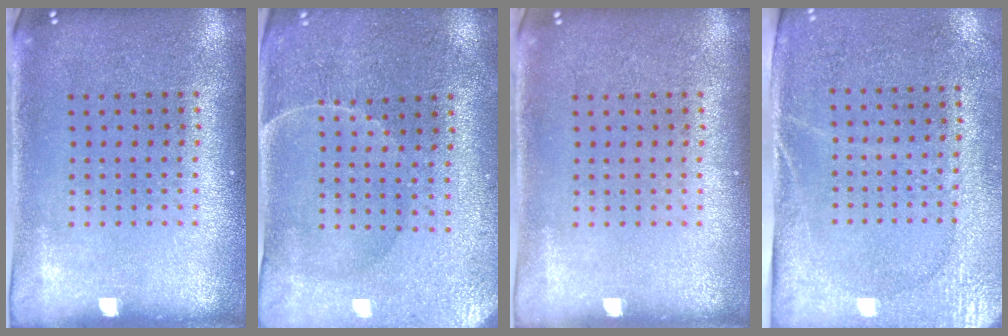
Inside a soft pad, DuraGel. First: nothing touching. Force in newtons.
{"total": 0.6, "press": 0.5, "slide": 0.4}
{"total": 0.0}
{"total": 2.7, "press": 2.3, "slide": 1.5}